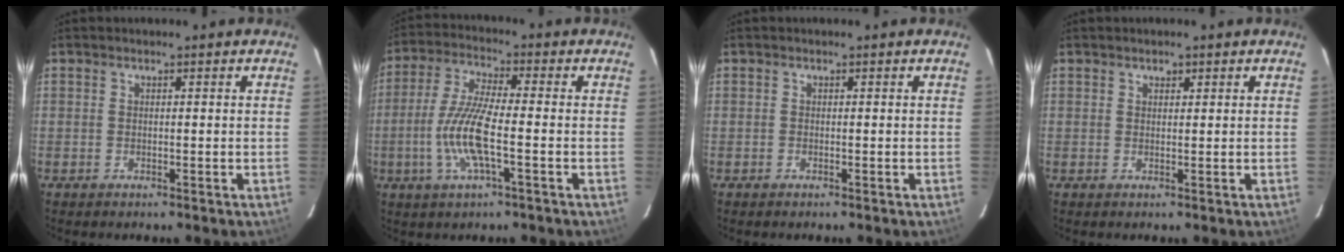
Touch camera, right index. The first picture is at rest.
{"total": 10.5, "force": [-2.8, 1.6, 9.9], "torque": [-0.211, -0.002, -0.056]}
{"total": 0.0}
{"total": 1.0, "force": [0.6, 0.7, 0.4], "torque": [-0.004, 0.003, 0.009]}